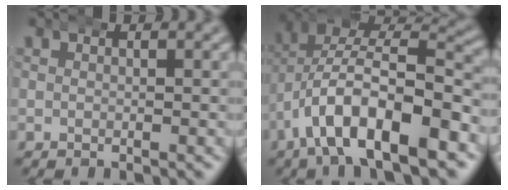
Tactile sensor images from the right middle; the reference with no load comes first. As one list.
[{"total": 10.4, "force": [-2.9, 6.6, 7.5], "torque": [-0.133, -0.012, -0.048]}]